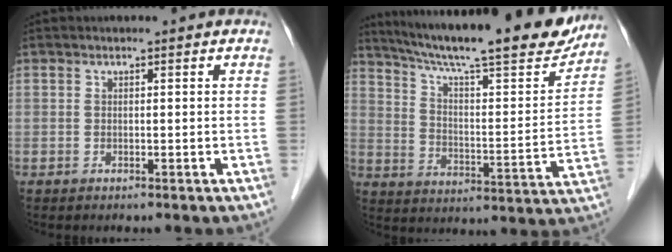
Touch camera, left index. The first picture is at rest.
{"total": 24.4, "force": [20.9, 2.8, 12.4], "torque": [-0.205, -0.020, 0.295]}